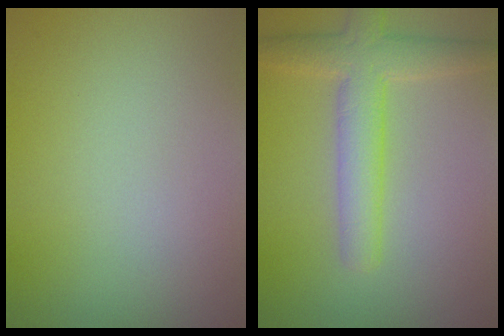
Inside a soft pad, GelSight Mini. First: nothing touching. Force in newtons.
{"total": 4.5, "press": 4.5, "slide": 0.2}